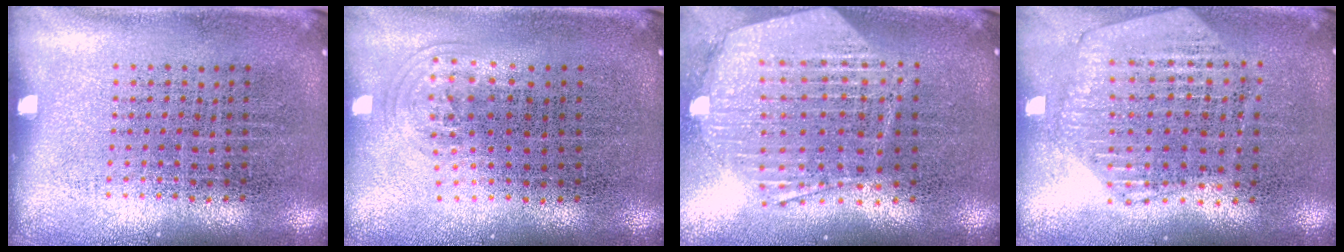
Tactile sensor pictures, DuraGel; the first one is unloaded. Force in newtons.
{"total": 1.0, "press": 0.7, "slide": 0.7}
{"total": 1.8, "press": 1.7, "slide": 0.7}
{"total": 1.2, "press": 1.2, "slide": 0.2}